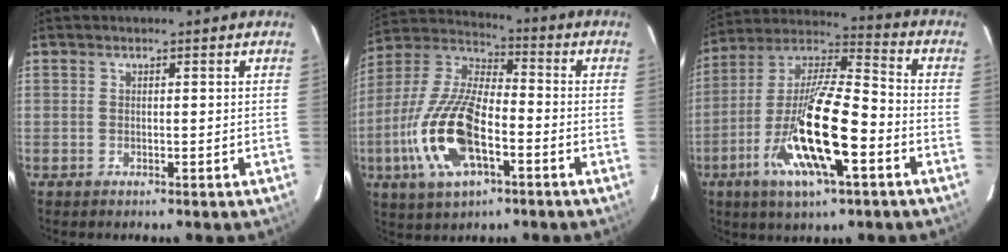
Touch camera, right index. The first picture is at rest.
{"total": 18.1, "force": [-6.0, 7.7, 15.3], "torque": [-0.333, -0.009, -0.116]}
{"total": 20.5, "force": [-7.8, 4.9, 18.3], "torque": [-0.358, -0.026, -0.151]}